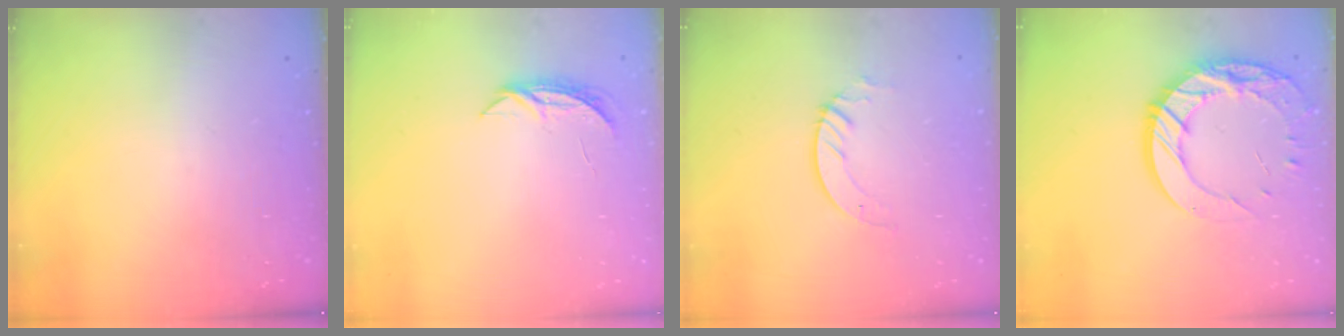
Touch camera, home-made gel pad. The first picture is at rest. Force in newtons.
{"total": 4.8, "press": 4.7, "slide": 0.5}
{"total": 3.1, "press": 3.1, "slide": 0.2}
{"total": 16.6, "press": 16.5, "slide": 1.2}